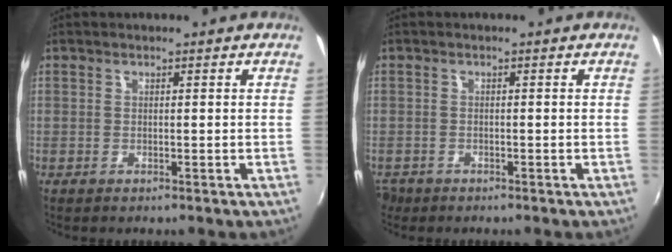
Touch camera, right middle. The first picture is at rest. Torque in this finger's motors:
{"motor_torque": [-0.27, -0.26, -0.11, -0.03]}